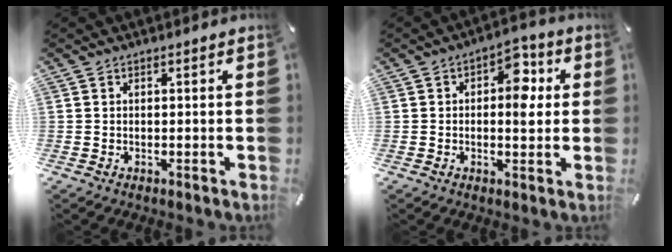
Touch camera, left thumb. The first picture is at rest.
{"total": 7.9, "force": [0.6, 4.8, 6.3], "torque": [-0.062, -0.006, 0.000]}